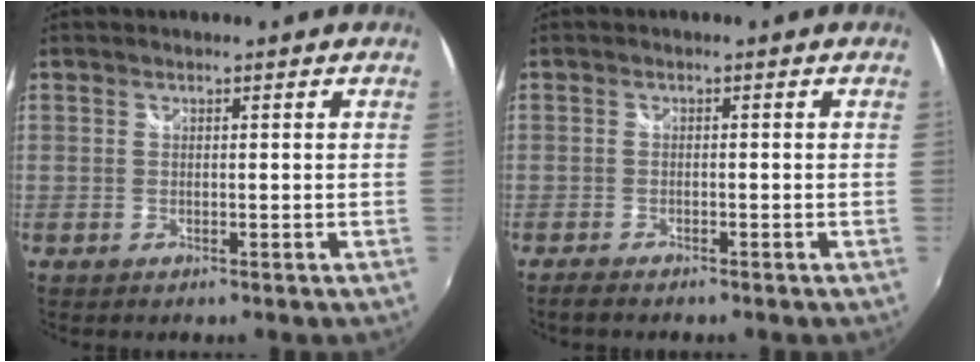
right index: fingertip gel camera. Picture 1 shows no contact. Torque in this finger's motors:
{"motor_torque": [-0.01, -0.07, 0.00, 0.02]}